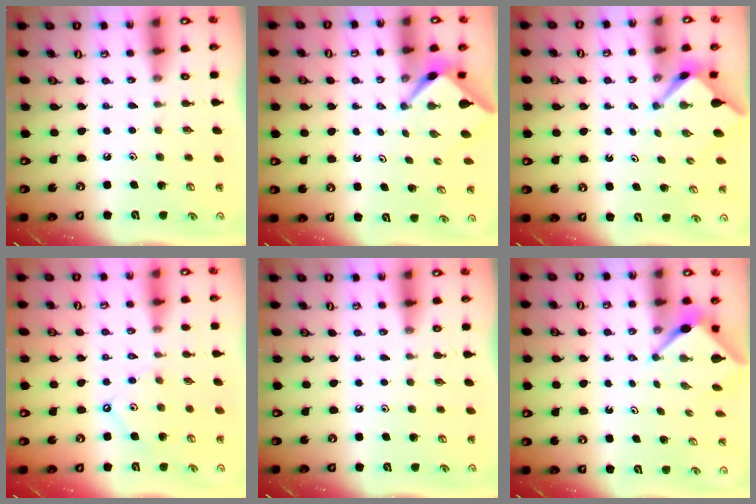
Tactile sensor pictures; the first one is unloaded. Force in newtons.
{"total": 2.5, "press": 2.5, "slide": 0.2}
{"total": 2.5, "press": 2.4, "slide": 0.3}
{"total": 4.6, "press": 4.6, "slide": 0.6}
{"total": 0.0}
{"total": 3.0, "press": 3.0, "slide": 0.2}